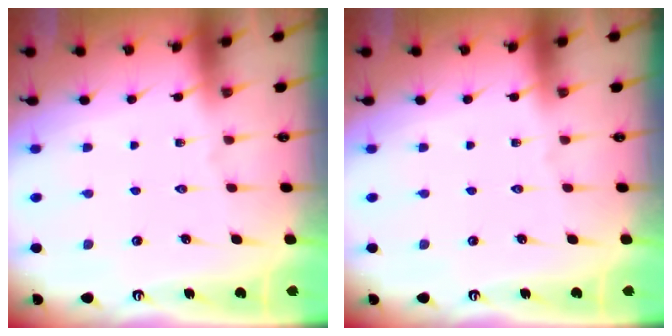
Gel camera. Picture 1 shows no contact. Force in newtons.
{"total": 0.0}